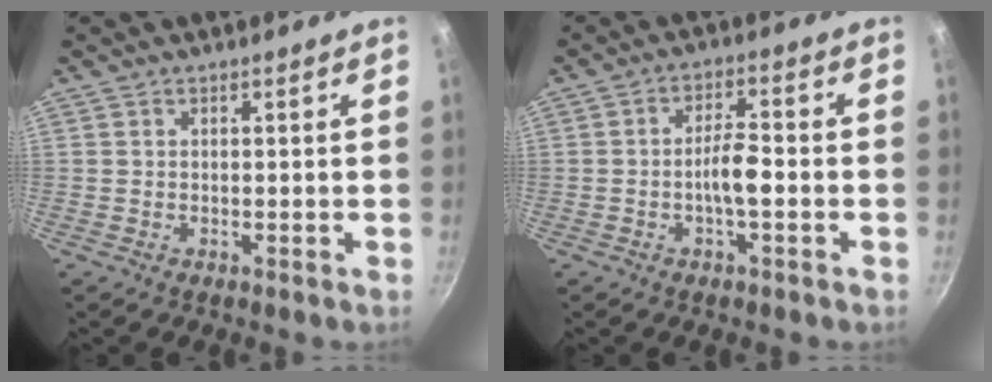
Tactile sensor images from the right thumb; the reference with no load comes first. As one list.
[{"total": 5.5, "force": [-1.2, 1.8, 5.0], "torque": [-0.087, 0.016, -0.025]}]